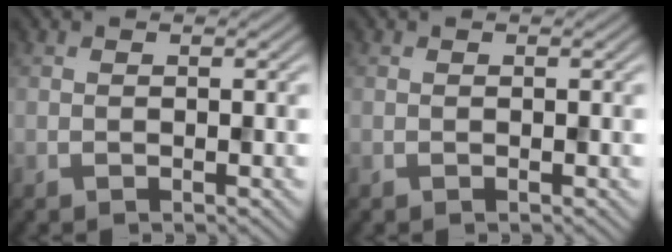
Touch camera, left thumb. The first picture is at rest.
{"total": 0.0}